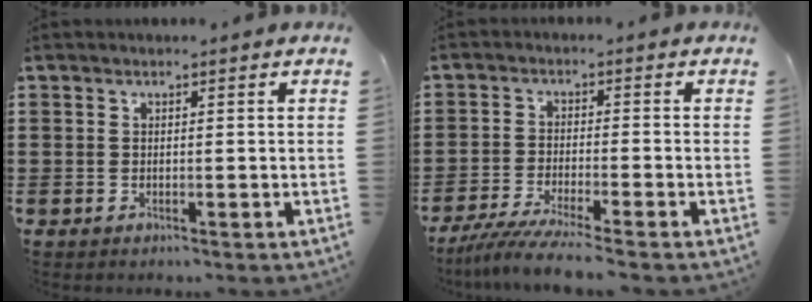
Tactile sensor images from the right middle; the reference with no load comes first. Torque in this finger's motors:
{"motor_torque": [1.07, -0.87, 0.43, 0.15]}